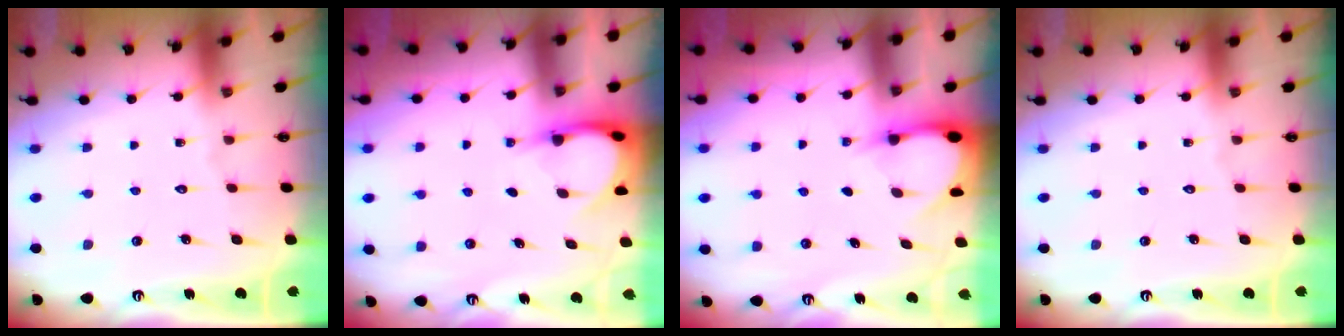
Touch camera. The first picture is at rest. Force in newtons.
{"total": 3.8, "press": 3.8, "slide": 0.4}
{"total": 2.9, "press": 2.9, "slide": 0.4}
{"total": 0.0}